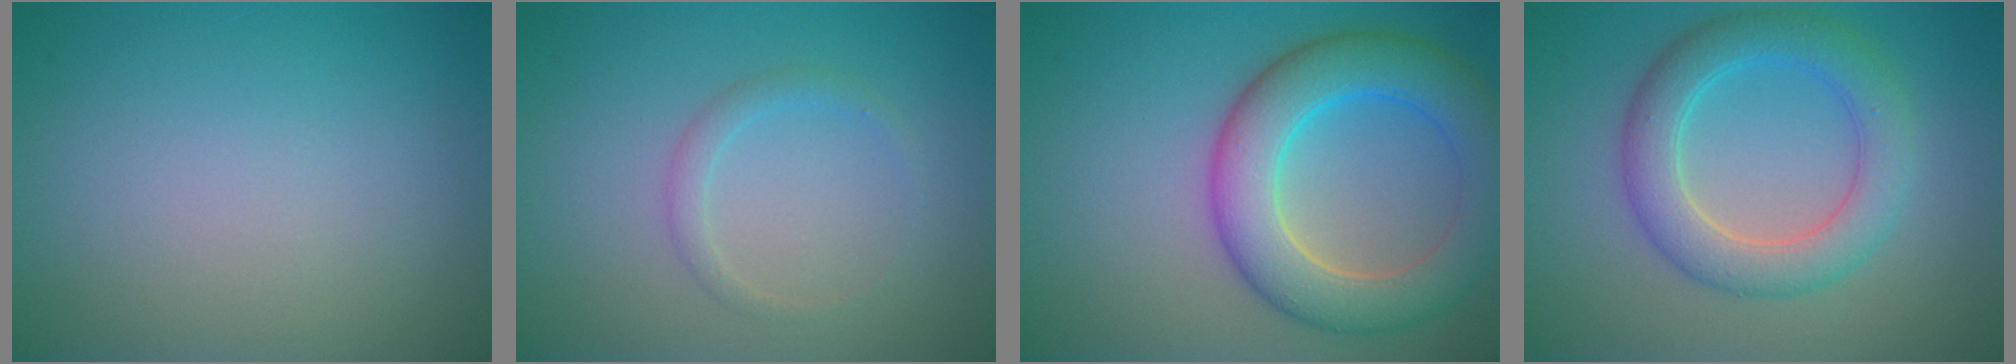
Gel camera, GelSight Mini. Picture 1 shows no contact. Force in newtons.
{"total": 1.3, "press": 1.3, "slide": 0.0}
{"total": 7.6, "press": 7.6, "slide": 0.2}
{"total": 5.2, "press": 5.2, "slide": 0.2}